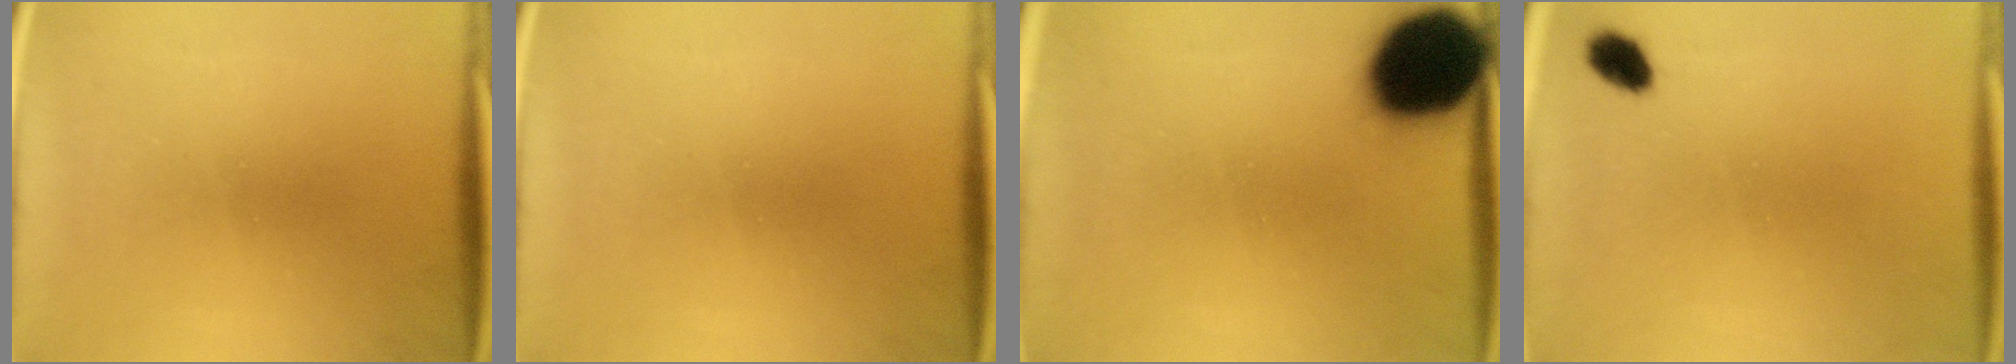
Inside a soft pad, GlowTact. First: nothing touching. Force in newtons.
{"total": 0.0}
{"total": 21.3}
{"total": 3.0}